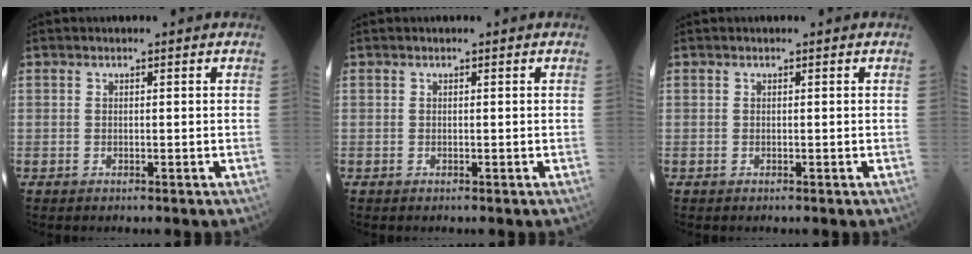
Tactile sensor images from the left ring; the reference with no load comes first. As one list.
[{"total": 0.0}, {"total": 0.0}]